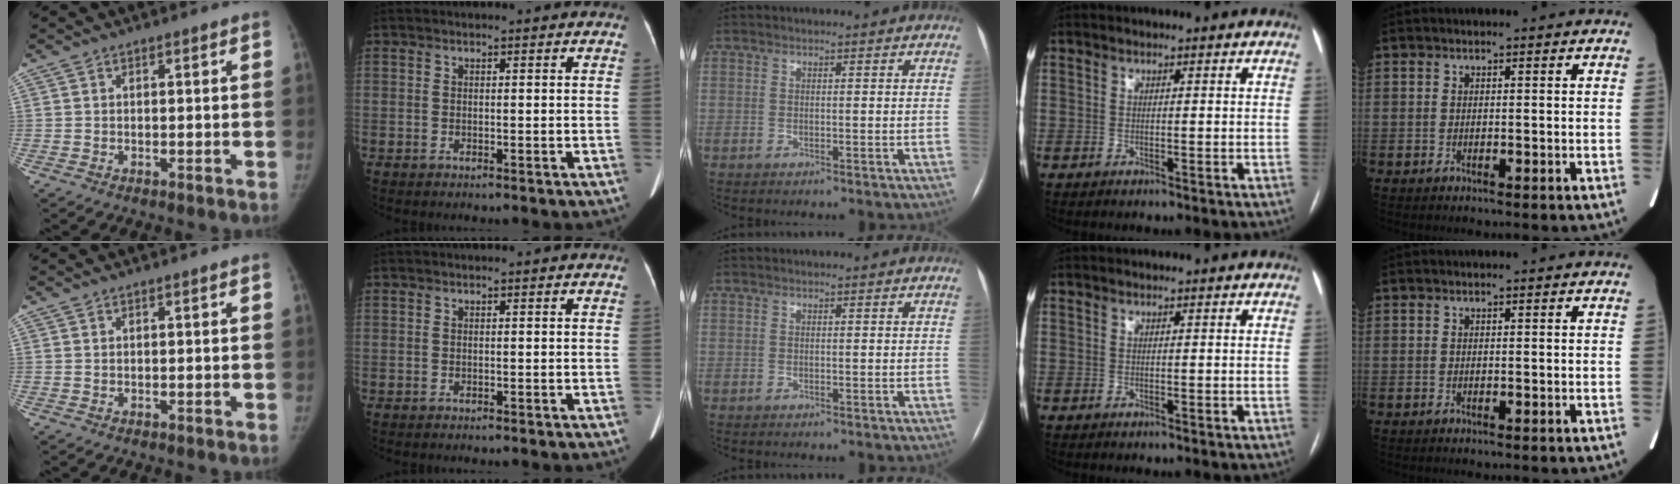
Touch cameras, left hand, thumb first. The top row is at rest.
{}